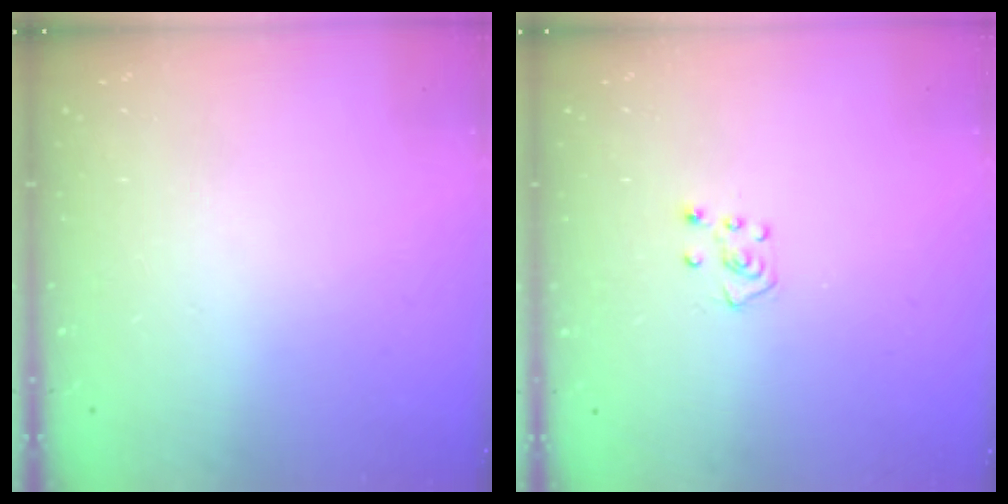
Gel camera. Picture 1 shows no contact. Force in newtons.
{"total": 4.8, "press": 4.8, "slide": 0.4}